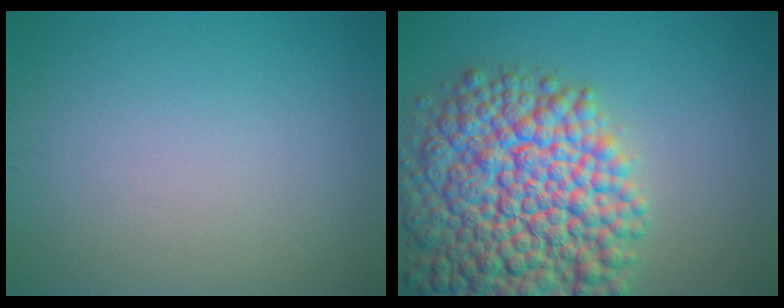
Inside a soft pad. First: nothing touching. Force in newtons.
{"total": 14.1, "press": 14.1, "slide": 0.6}